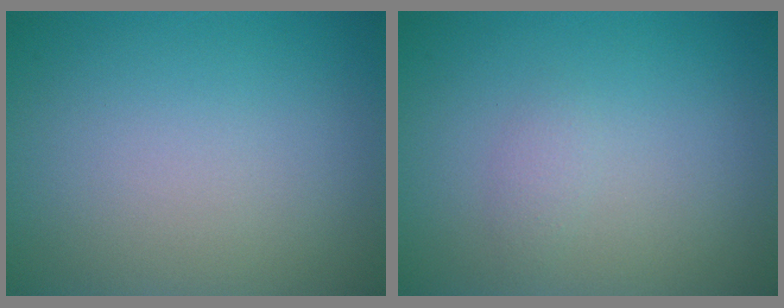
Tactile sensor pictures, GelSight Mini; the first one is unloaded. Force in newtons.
{"total": 0.9, "press": 0.9, "slide": 0.0}